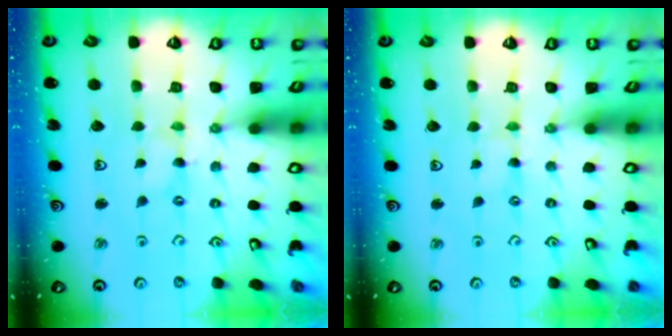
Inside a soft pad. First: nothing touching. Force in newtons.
{"total": 0.5, "press": 0.5, "slide": 0.1}